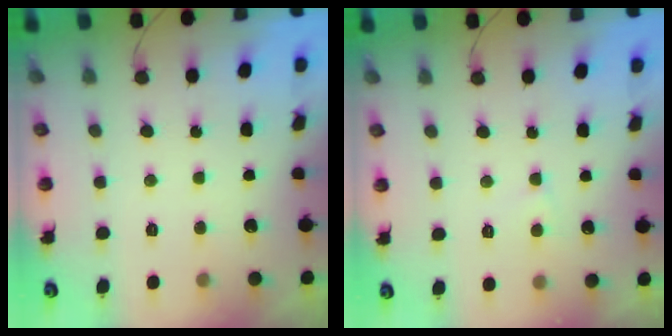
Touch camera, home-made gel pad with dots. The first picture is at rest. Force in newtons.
{"total": 3.2, "press": 3.2, "slide": 0.3}